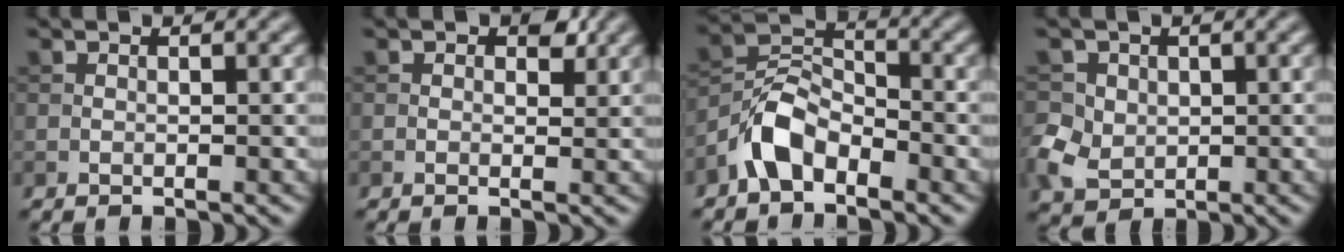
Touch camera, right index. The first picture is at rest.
{"total": 1.4, "force": [0.4, 0.9, 1.0], "torque": [-0.007, -0.002, 0.005]}
{"total": 4.6, "force": [-3.0, 2.5, 2.4], "torque": [-0.044, 0.013, -0.067]}
{"total": 4.3, "force": [-0.3, 3.8, 2.0], "torque": [-0.046, 0.001, -0.003]}